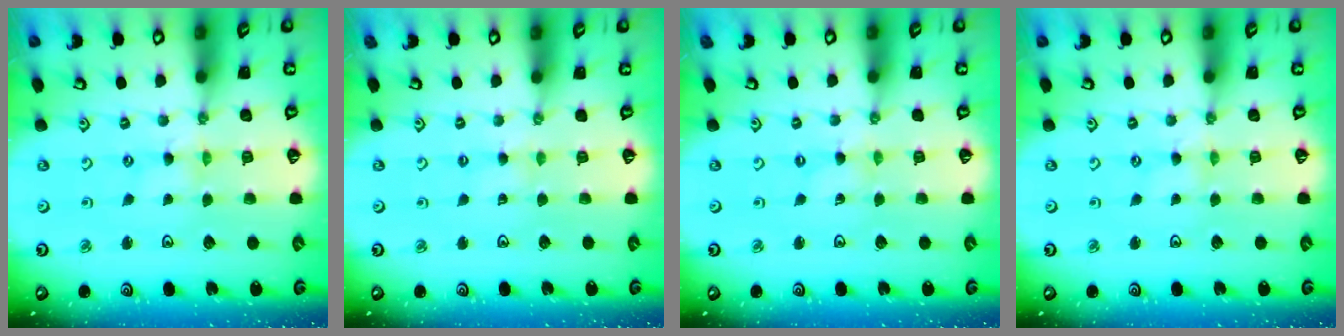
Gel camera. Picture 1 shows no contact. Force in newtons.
{"total": 2.0, "press": 2.0, "slide": 0.4}
{"total": 0.0}
{"total": 0.0}